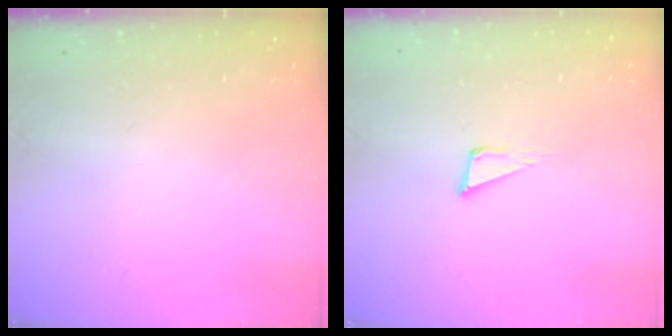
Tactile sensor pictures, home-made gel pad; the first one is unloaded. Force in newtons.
{"total": 3.8, "press": 3.7, "slide": 0.9}